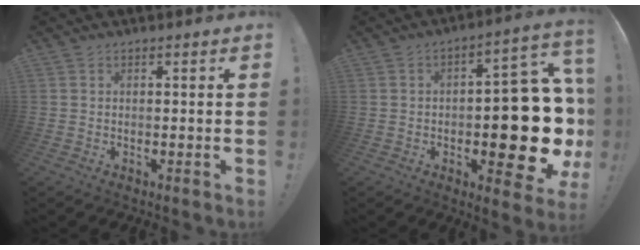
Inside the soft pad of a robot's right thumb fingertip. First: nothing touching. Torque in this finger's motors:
{"motor_torque": [2.00, 3.01, 1.43, -1.11, 0.42]}